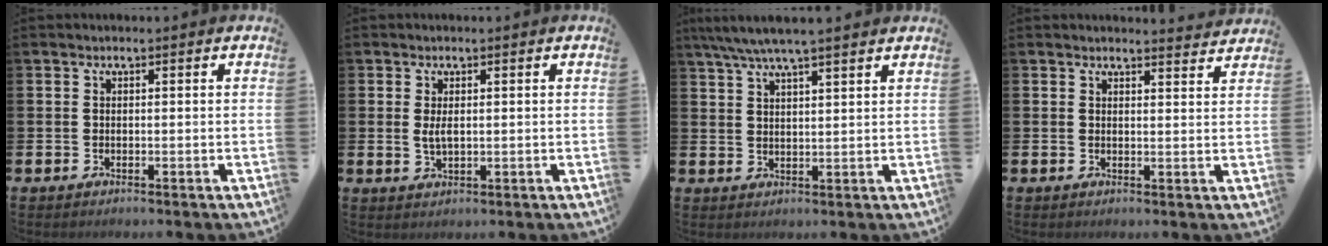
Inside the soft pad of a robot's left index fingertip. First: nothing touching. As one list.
[{"total": 2.1, "force": [0.4, 0.8, 1.8], "torque": [-0.033, 0.000, 0.006]}, {"total": 5.5, "force": [4.9, 0.3, 2.4], "torque": [-0.056, -0.012, 0.089]}, {"total": 2.6, "force": [2.6, 0.1, -0.1], "torque": [0.012, -0.022, 0.044]}]